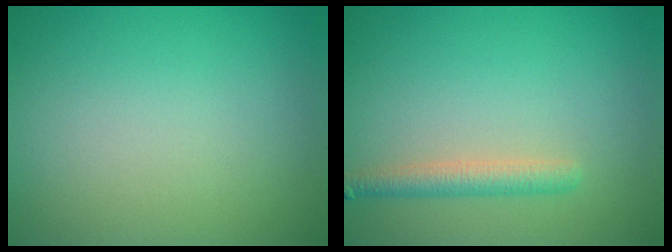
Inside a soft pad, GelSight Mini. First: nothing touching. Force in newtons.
{"total": 2.2, "press": 2.2, "slide": 0.1}